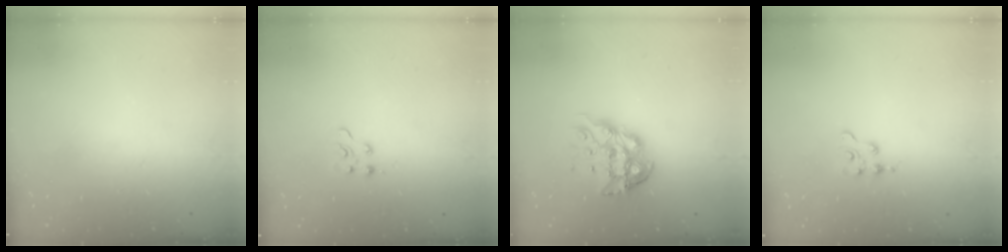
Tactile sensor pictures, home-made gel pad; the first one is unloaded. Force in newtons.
{"total": 3.5, "press": 3.5, "slide": 0.4}
{"total": 11.2, "press": 11.1, "slide": 1.0}
{"total": 2.5, "press": 2.5, "slide": 0.4}